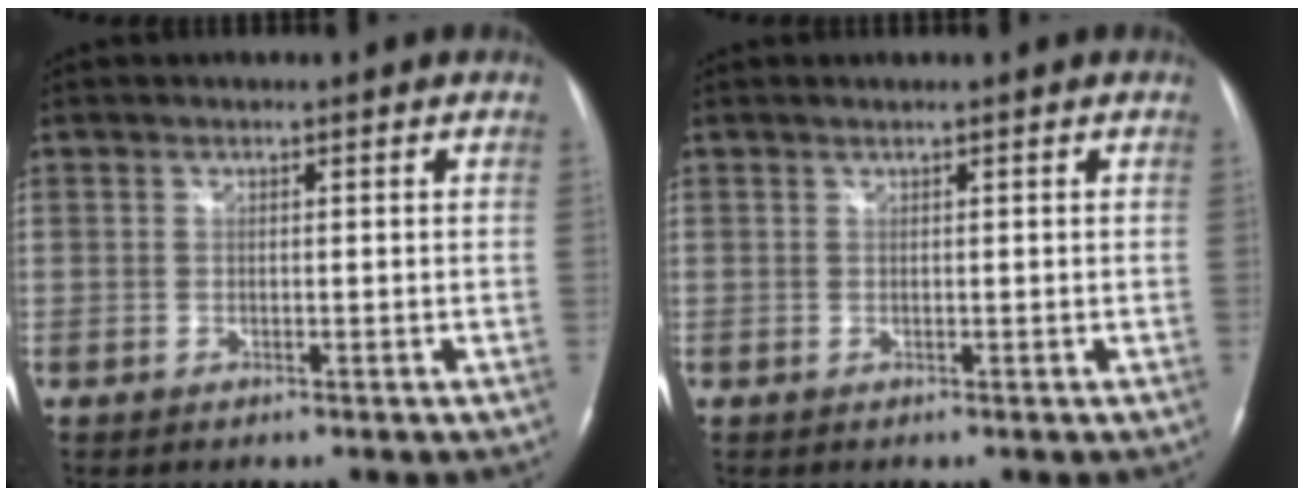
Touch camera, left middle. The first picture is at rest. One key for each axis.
{"total": 0.0}